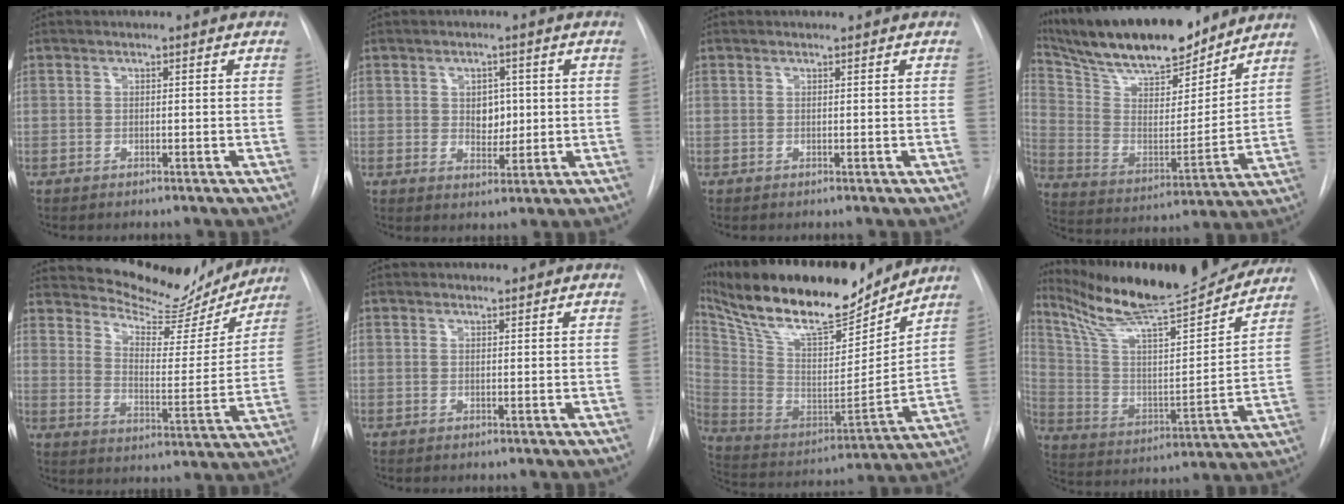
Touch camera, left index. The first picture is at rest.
{"total": 3.8, "force": [0.7, 2.7, 2.6], "torque": [-0.031, 0.002, 0.016]}
{"total": 0.0}
{"total": 23.2, "force": [20.0, 5.2, 10.6], "torque": [-0.197, 0.004, 0.327]}
{"total": 17.3, "force": [16.2, 4.4, 4.1], "torque": [-0.058, -0.031, 0.219]}
{"total": 0.7, "force": [0.7, 0.2, 0.0], "torque": [-0.008, -0.001, 0.011]}
{"total": 24.5, "force": [20.2, 6.0, 12.5], "torque": [-0.236, -0.001, 0.340]}
{"total": 27.0, "force": [24.2, 2.7, 11.7], "torque": [-0.199, -0.040, 0.360]}